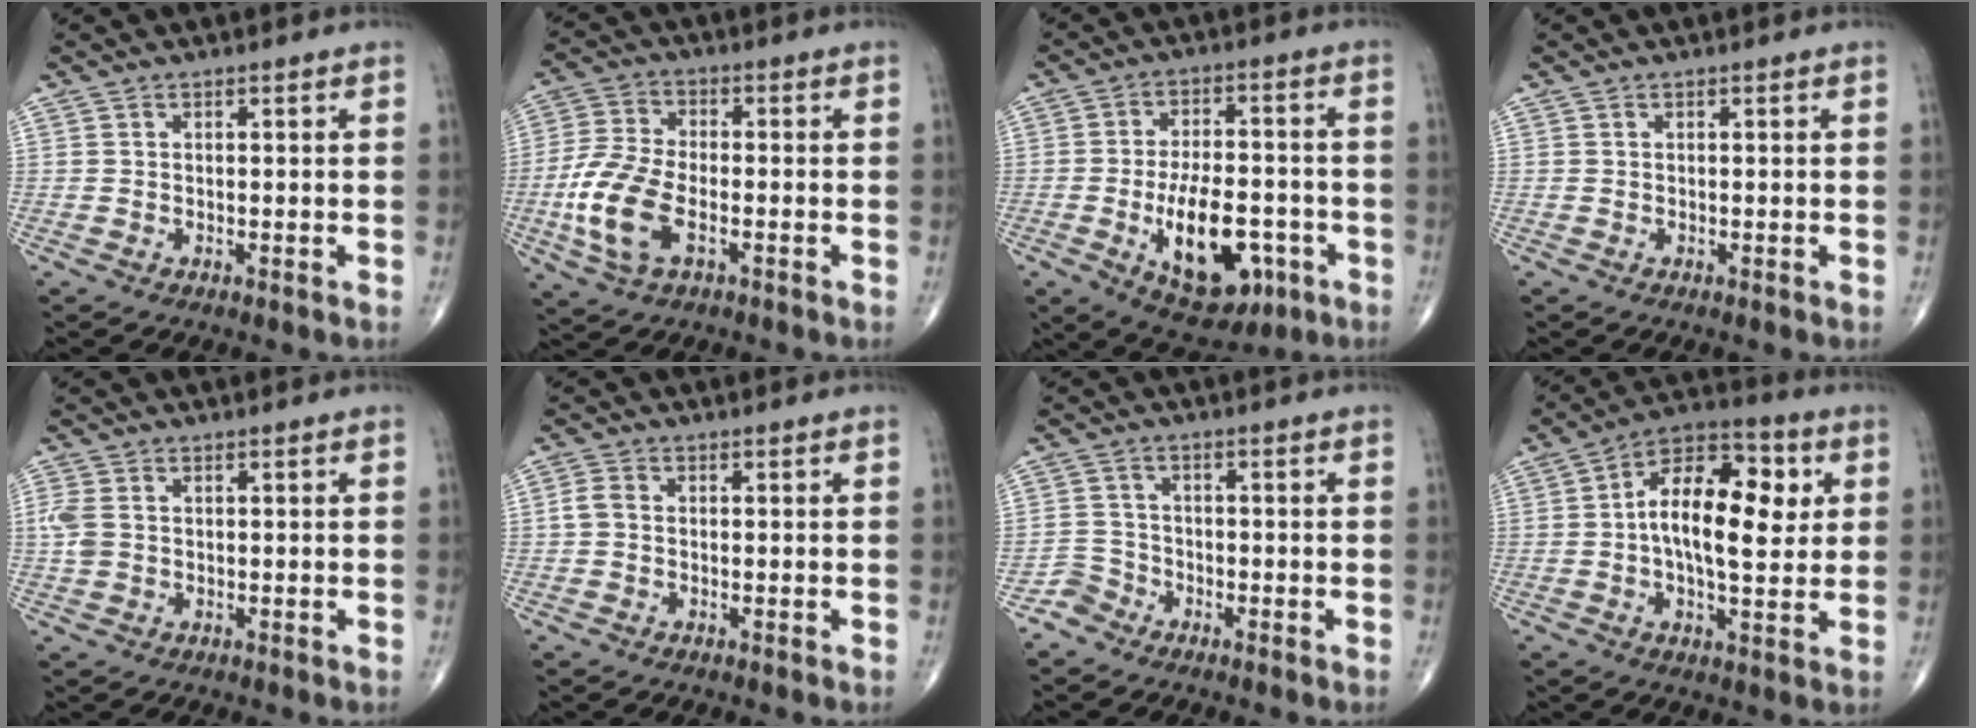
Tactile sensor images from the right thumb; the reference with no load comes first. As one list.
[{"total": 11.8, "force": [-3.4, 6.0, 9.5], "torque": [-0.216, 0.010, -0.069]}, {"total": 15.7, "force": [-5.1, 8.1, 12.5], "torque": [-0.174, 0.019, -0.069]}, {"total": 0.0}, {"total": 3.3, "force": [0.2, 2.4, 2.3], "torque": [-0.073, 0.004, 0.004]}, {"total": 2.4, "force": [-0.1, 1.8, 1.6], "torque": [-0.031, 0.005, -0.008]}, {"total": 2.9, "force": [-2.2, 1.9, -0.4], "torque": [0.018, 0.010, -0.052]}, {"total": 16.3, "force": [2.1, 8.1, 14.0], "torque": [-0.202, 0.020, 0.024]}]